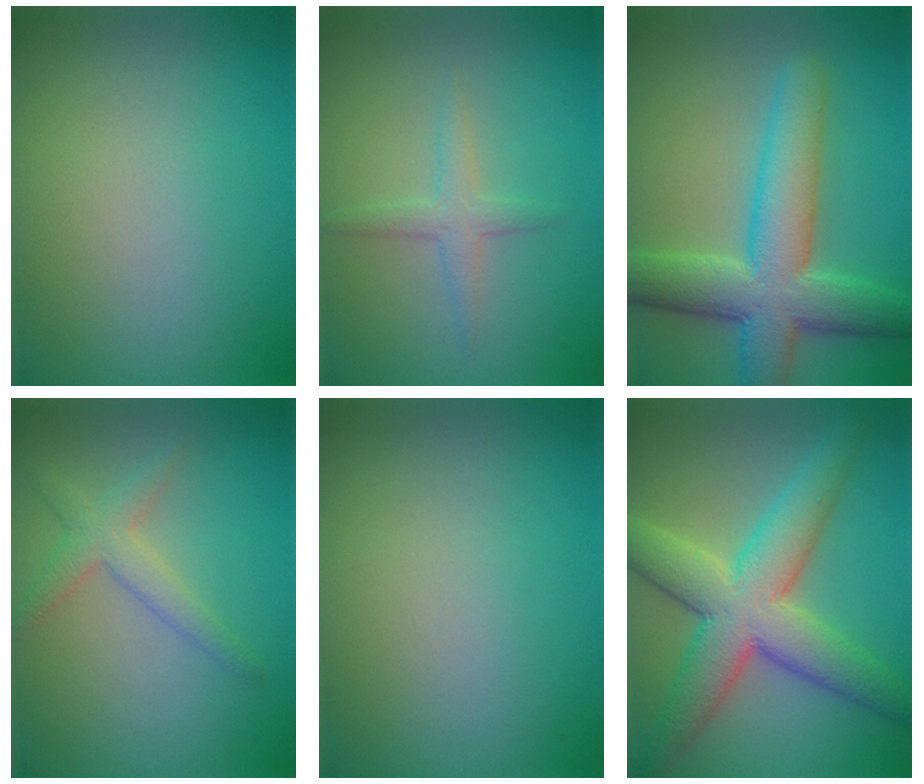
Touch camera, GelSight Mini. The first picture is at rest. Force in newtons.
{"total": 1.7, "press": 1.7, "slide": 0.1}
{"total": 8.9, "press": 8.9, "slide": 0.4}
{"total": 2.6, "press": 2.6, "slide": 0.1}
{"total": 0.0}
{"total": 9.0, "press": 9.0, "slide": 0.3}